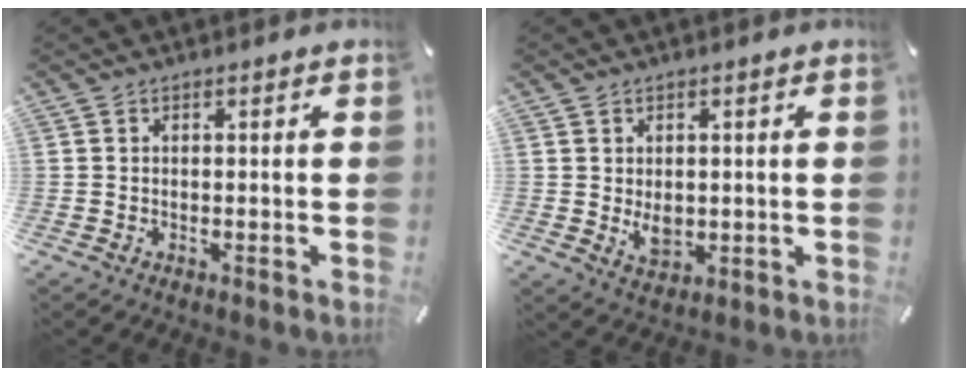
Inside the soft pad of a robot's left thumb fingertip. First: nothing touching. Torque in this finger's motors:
{"motor_torque": [0.83, 0.95, 0.26, -0.09, 0.04]}